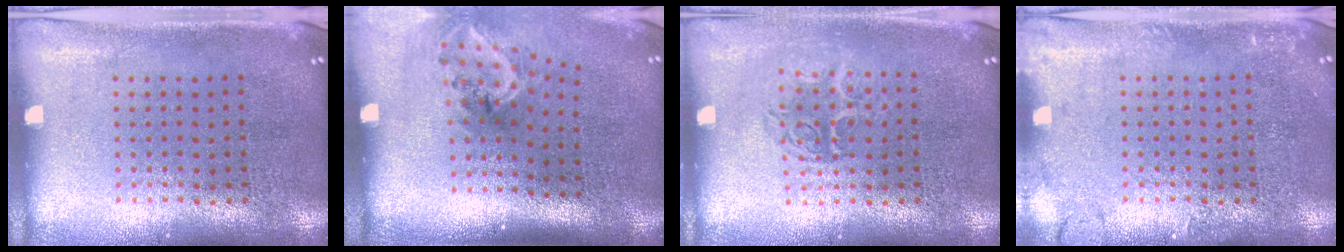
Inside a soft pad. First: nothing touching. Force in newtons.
{"total": 2.1, "press": 1.3, "slide": 1.6}
{"total": 1.2, "press": 1.1, "slide": 0.4}
{"total": 1.7, "press": 1.7, "slide": 0.3}